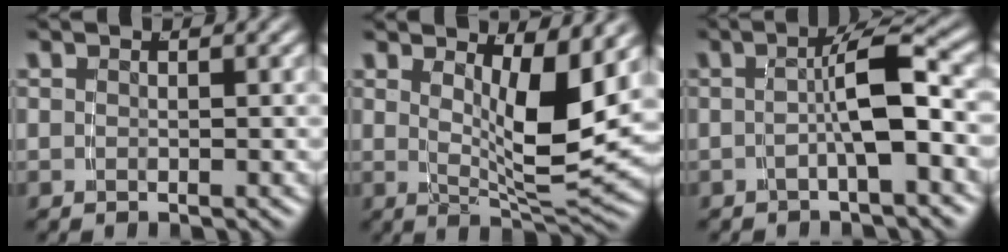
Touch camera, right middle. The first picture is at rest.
{"total": 6.5, "force": [1.9, 1.3, 6.0], "torque": [-0.093, -0.021, 0.038]}
{"total": 3.8, "force": [-1.0, 0.0, 3.7], "torque": [-0.050, 0.009, -0.016]}